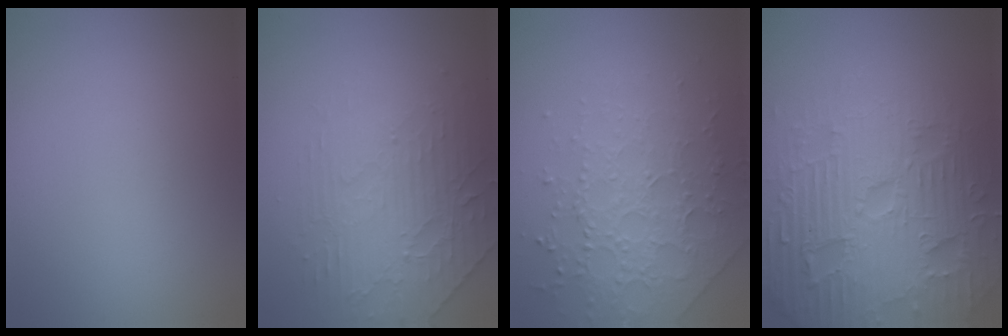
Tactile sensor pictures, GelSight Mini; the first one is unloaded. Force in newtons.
{"total": 4.5, "press": 3.3, "slide": 3.1}
{"total": 3.9, "press": 3.7, "slide": 1.0}
{"total": 7.8, "press": 7.6, "slide": 1.9}